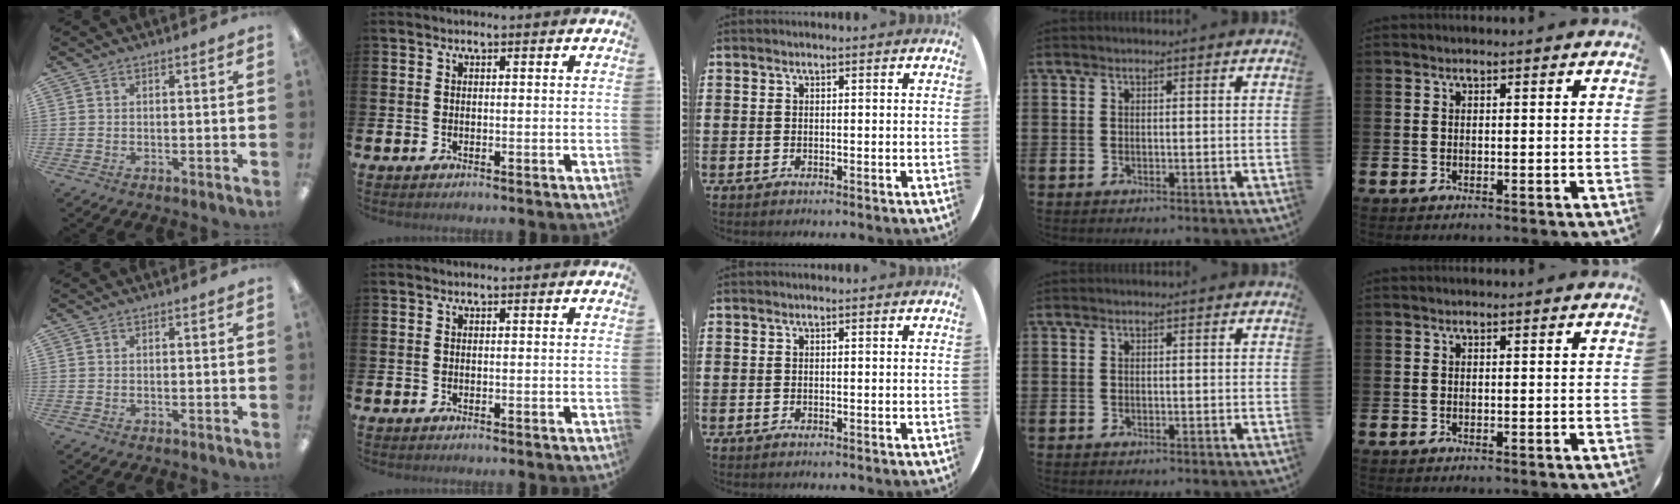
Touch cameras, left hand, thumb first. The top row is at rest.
{}